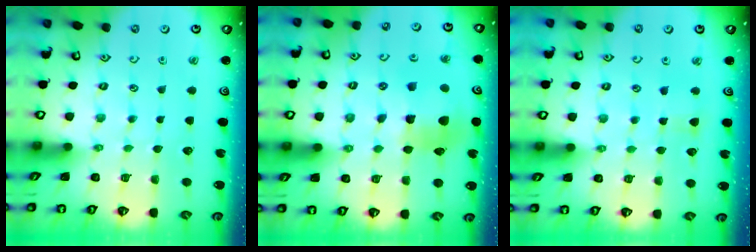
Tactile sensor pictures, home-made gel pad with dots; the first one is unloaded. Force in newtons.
{"total": 11.0, "press": 10.9, "slide": 1.4}
{"total": 2.9, "press": 2.9, "slide": 0.4}